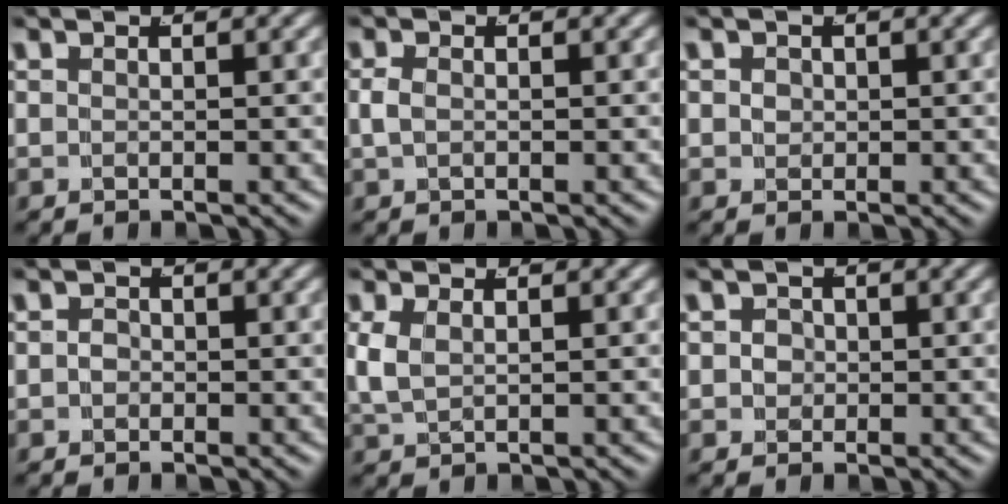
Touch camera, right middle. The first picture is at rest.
{"total": 0.9, "force": [0.0, 0.4, 0.8], "torque": [-0.020, -0.003, 0.005]}
{"total": 0.6, "force": [0.2, 0.5, 0.2], "torque": [-0.004, -0.007, 0.011]}
{"total": 0.7, "force": [-0.4, 0.6, 0.0], "torque": [-0.001, -0.007, -0.006]}
{"total": 2.4, "force": [0.5, 1.6, 1.7], "torque": [-0.044, -0.005, 0.020]}
{"total": 1.7, "force": [-0.1, 1.7, 0.3], "torque": [-0.008, -0.007, -0.002]}